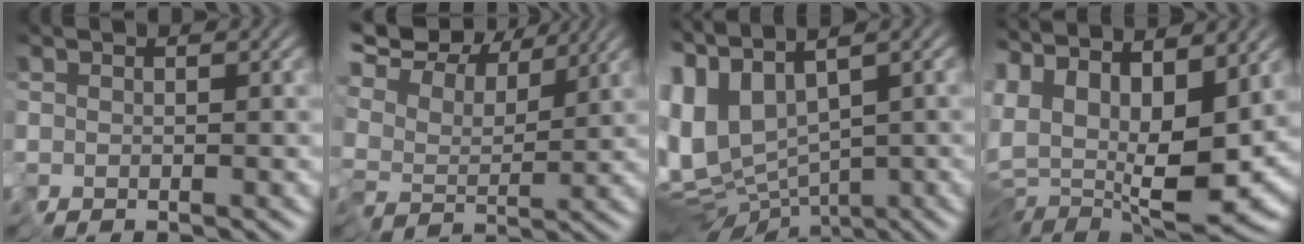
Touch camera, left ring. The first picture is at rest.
{"total": 9.4, "force": [6.7, 4.6, 4.7], "torque": [-0.125, 0.025, 0.106]}
{"total": 9.2, "force": [0.9, 4.6, 7.9], "torque": [-0.192, -0.015, 0.056]}
{"total": 10.8, "force": [2.1, 4.7, 9.4], "torque": [-0.201, -0.005, 0.045]}